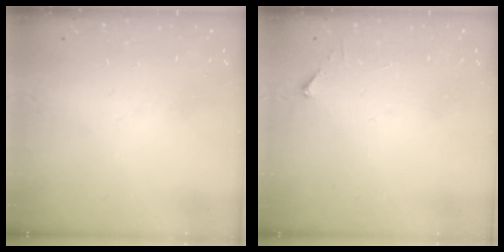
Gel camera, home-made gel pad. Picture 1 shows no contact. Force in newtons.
{"total": 2.5, "press": 2.5, "slide": 0.3}